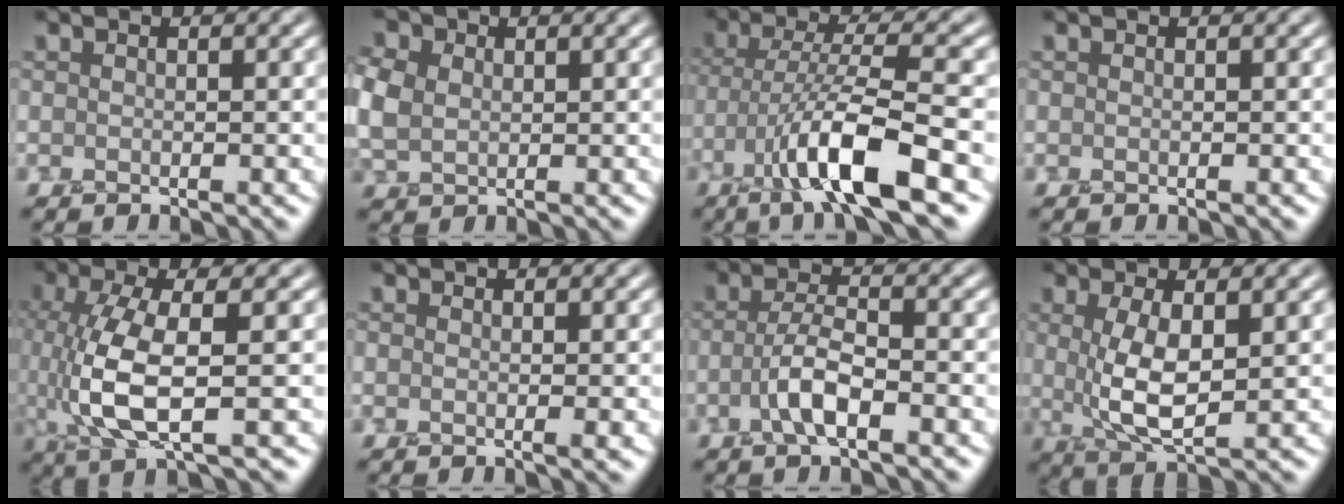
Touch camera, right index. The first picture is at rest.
{"total": 4.2, "force": [1.0, 3.3, 2.4], "torque": [-0.079, 0.012, 0.016]}
{"total": 8.3, "force": [-3.9, 1.6, 7.1], "torque": [-0.135, -0.001, -0.075]}
{"total": 0.0}
{"total": 7.3, "force": [-0.6, 2.3, 6.9], "torque": [-0.161, -0.007, -0.007]}
{"total": 0.8, "force": [-0.1, 0.1, 0.8], "torque": [-0.012, -0.005, -0.003]}
{"total": 3.6, "force": [-1.4, 0.9, 3.2], "torque": [-0.066, 0.005, -0.033]}
{"total": 5.0, "force": [0.5, 1.7, 4.7], "torque": [-0.102, -0.007, 0.013]}